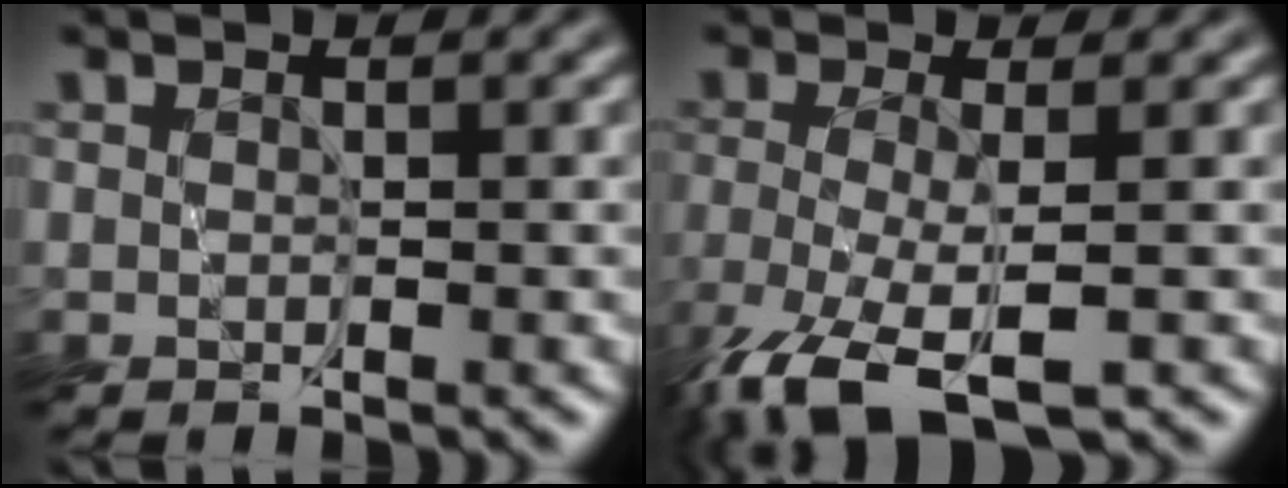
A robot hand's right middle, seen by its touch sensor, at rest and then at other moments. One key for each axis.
{"total": 5.7, "fx": -3.3, "fy": 1.5, "fz": 4.4, "tx": -0.103, "ty": -0.018, "tz": -0.066}